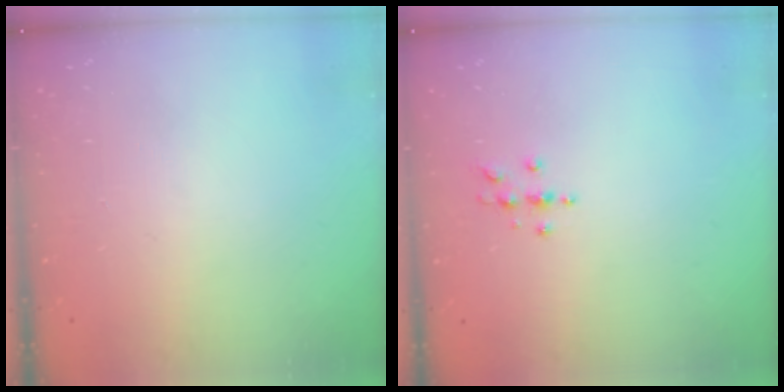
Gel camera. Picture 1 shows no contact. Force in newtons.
{"total": 3.8, "press": 3.7, "slide": 0.5}